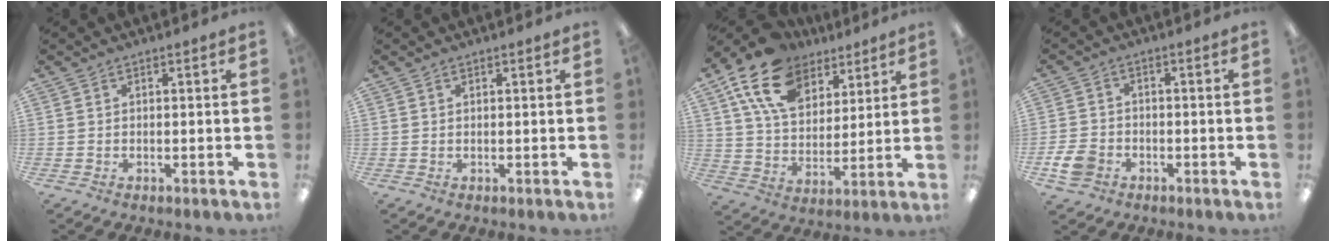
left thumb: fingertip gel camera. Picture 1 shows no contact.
{"total": 0.7, "force": [0.6, 0.2, 0.0], "torque": [-0.002, 0.003, 0.011]}
{"total": 17.4, "force": [11.0, 10.7, 8.2], "torque": [-0.158, -0.038, 0.204]}
{"total": 5.4, "force": [-2.5, 4.0, 2.6], "torque": [-0.062, 0.011, -0.047]}